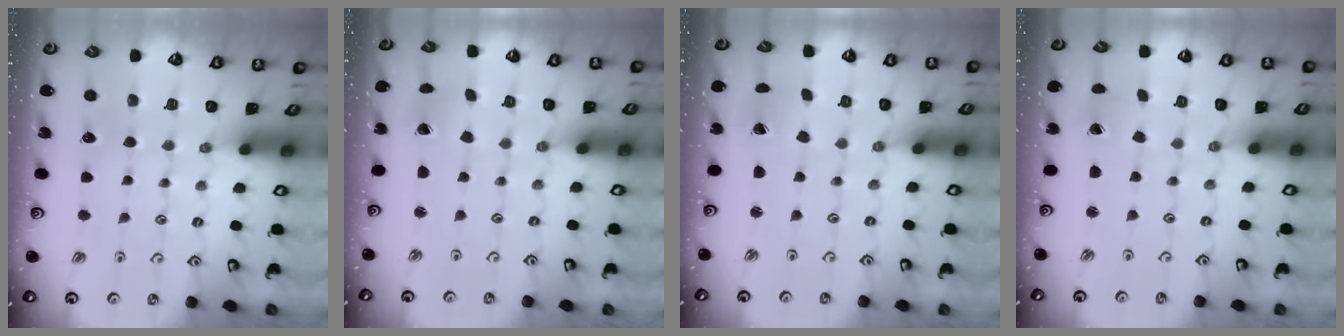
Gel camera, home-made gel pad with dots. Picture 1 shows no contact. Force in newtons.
{"total": 0.9, "press": 0.9, "slide": 0.3}
{"total": 1.7, "press": 1.7, "slide": 0.1}
{"total": 0.8, "press": 0.8, "slide": 0.1}